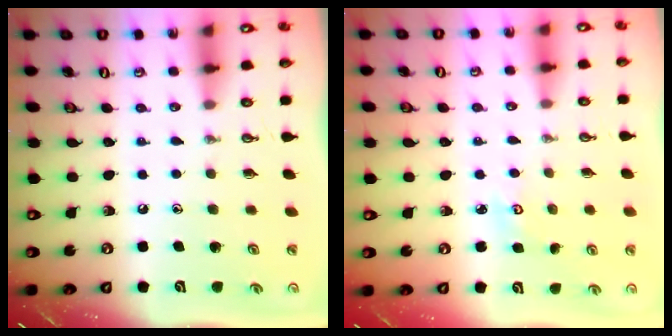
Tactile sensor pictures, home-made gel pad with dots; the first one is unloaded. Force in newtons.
{"total": 3.1, "press": 3.1, "slide": 0.3}